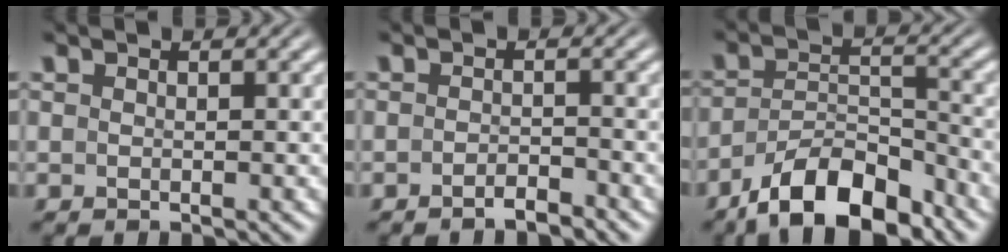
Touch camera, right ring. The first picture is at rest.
{"total": 2.0, "force": [-1.9, -0.1, 0.4], "torque": [-0.004, -0.001, -0.033]}
{"total": 8.3, "force": [-6.1, 3.6, 4.3], "torque": [-0.065, -0.018, -0.090]}